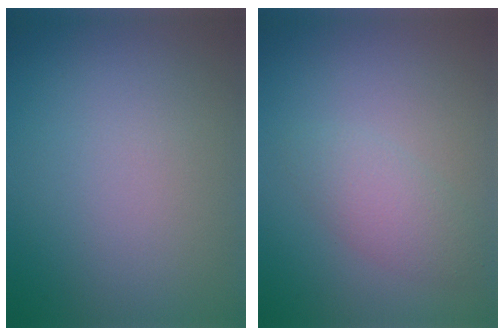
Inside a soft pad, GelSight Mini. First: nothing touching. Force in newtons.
{"total": 2.4, "press": 2.4, "slide": 0.0}